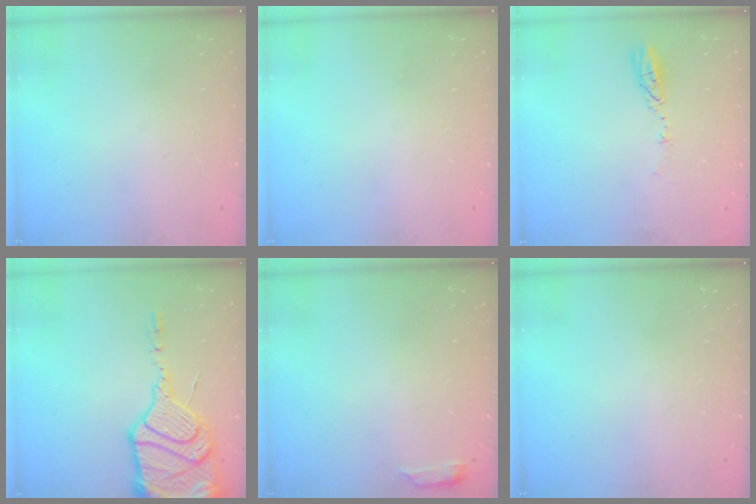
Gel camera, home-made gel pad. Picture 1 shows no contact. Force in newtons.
{"total": 0.0}
{"total": 3.8, "press": 3.8, "slide": 0.3}
{"total": 20.3, "press": 20.1, "slide": 2.1}
{"total": 2.6, "press": 2.6, "slide": 0.5}
{"total": 0.0}